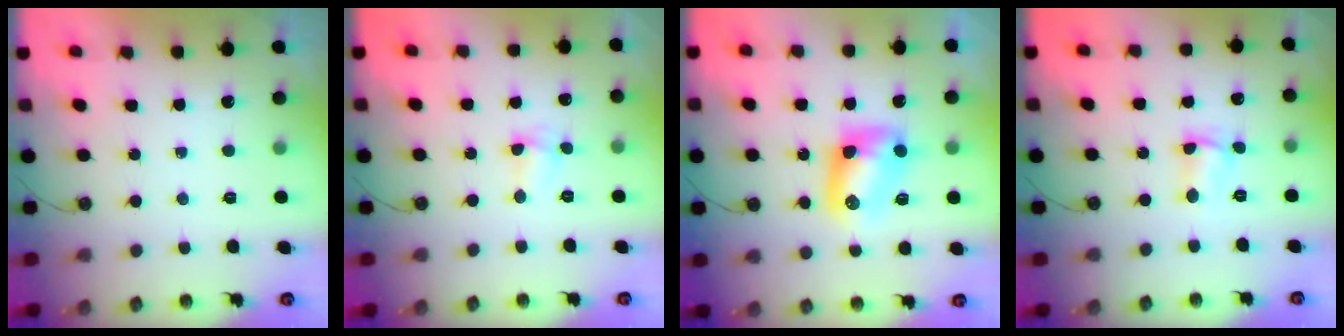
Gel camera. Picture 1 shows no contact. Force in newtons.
{"total": 2.5, "press": 2.4, "slide": 0.5}
{"total": 8.9, "press": 8.9, "slide": 0.3}
{"total": 3.3, "press": 2.7, "slide": 1.9}